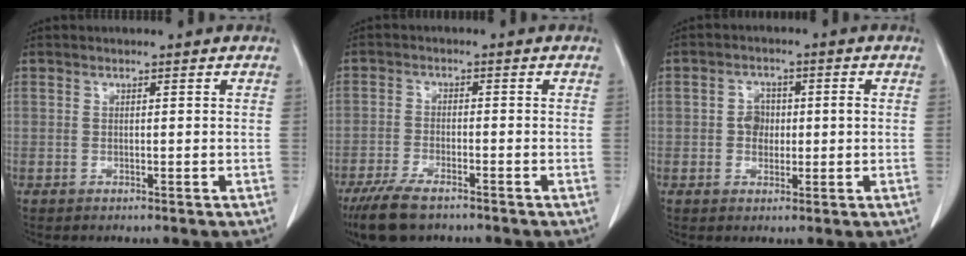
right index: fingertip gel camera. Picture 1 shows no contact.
{"total": 7.5, "force": [-5.7, 2.1, 4.4], "torque": [-0.084, -0.016, -0.099]}
{"total": 3.5, "force": [0.0, 2.7, 2.2], "torque": [-0.034, 0.010, 0.000]}